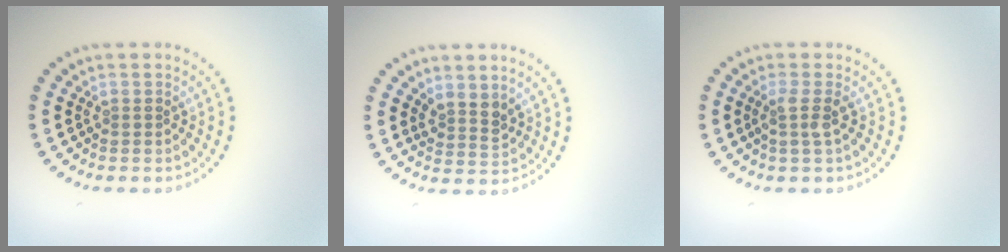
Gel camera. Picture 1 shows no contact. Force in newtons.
{"total": 2.0, "press": 1.6, "slide": 1.1}
{"total": 1.7, "press": 1.3, "slide": 1.1}